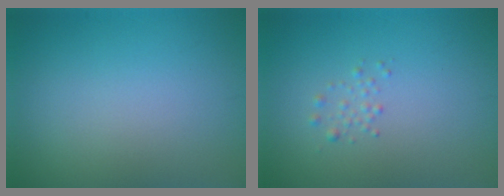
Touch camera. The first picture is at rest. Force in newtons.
{"total": 0.8, "press": 0.8, "slide": 0.0}